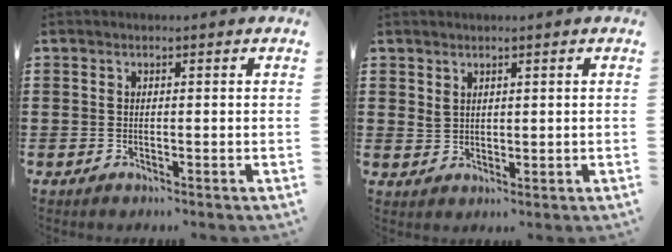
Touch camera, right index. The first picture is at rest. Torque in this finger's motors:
{"motor_torque": [0.03, 0.04, 0.00, 0.00]}